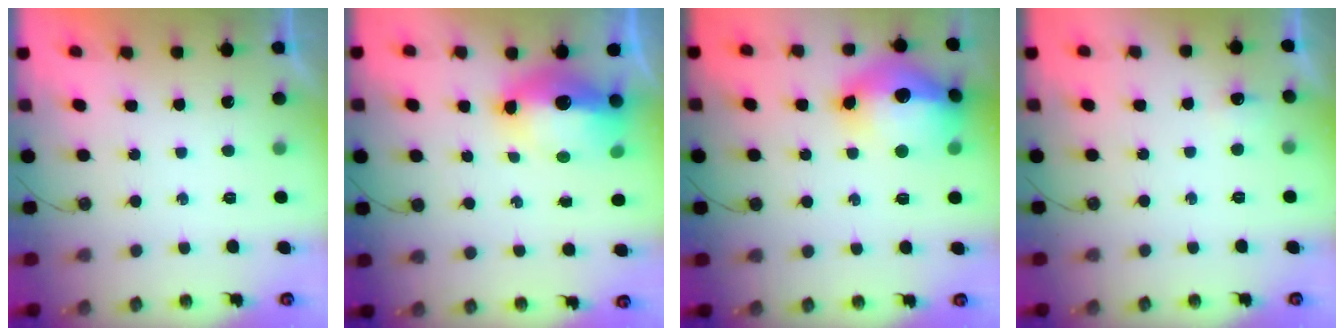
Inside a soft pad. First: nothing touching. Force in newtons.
{"total": 15.2, "press": 15.1, "slide": 1.8}
{"total": 19.8, "press": 19.7, "slide": 1.8}
{"total": 12.5, "press": 4.7, "slide": 11.6}